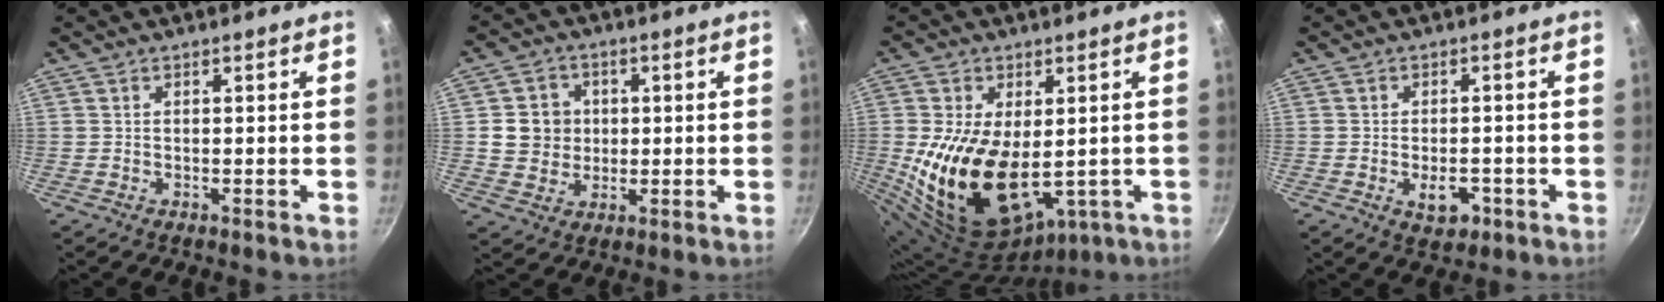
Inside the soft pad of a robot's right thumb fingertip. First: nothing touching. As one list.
[{"total": 7.3, "force": [0.7, 6.9, 2.4], "torque": [-0.005, 0.006, 0.011]}, {"total": 18.4, "force": [-1.3, 11.0, 14.6], "torque": [-0.253, -0.014, 0.003]}, {"total": 4.9, "force": [-1.8, 2.9, 3.5], "torque": [-0.036, 0.007, -0.019]}]